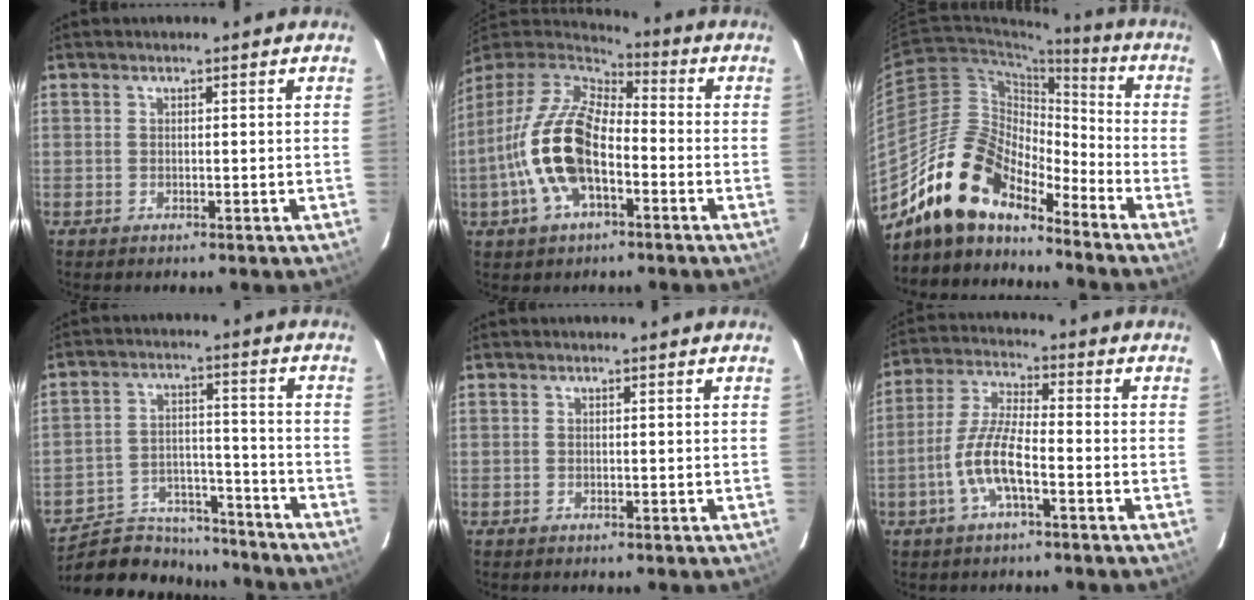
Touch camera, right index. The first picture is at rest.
{"total": 17.6, "force": [-4.8, 8.6, 14.6], "torque": [-0.304, -0.001, -0.096]}
{"total": 15.8, "force": [-13.2, 5.9, 6.4], "torque": [-0.122, 0.010, -0.251]}
{"total": 14.6, "force": [-13.0, 5.7, 3.3], "torque": [-0.087, 0.019, -0.183]}
{"total": 0.0}
{"total": 8.9, "force": [-3.6, 2.0, 7.9], "torque": [-0.170, 0.004, -0.071]}